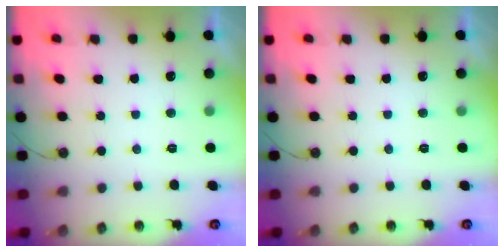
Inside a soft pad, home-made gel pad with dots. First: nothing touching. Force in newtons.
{"total": 0.0}